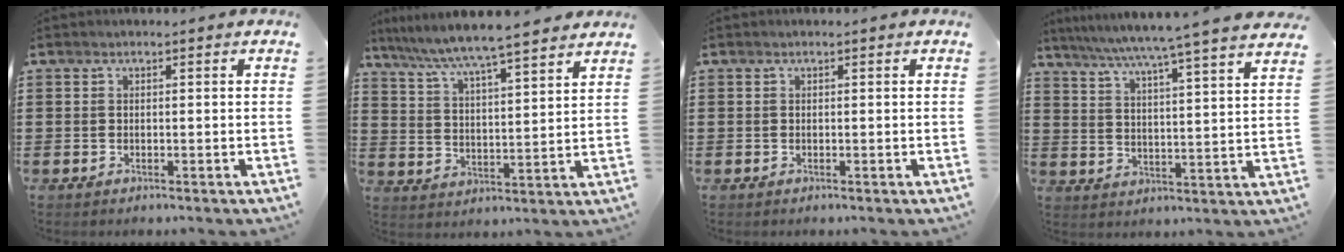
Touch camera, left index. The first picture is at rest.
{"total": 6.0, "force": [5.6, -0.5, 2.2], "torque": [-0.068, -0.036, 0.091]}
{"total": 0.0}
{"total": 6.4, "force": [5.5, -1.5, 2.7], "torque": [-0.075, -0.045, 0.087]}